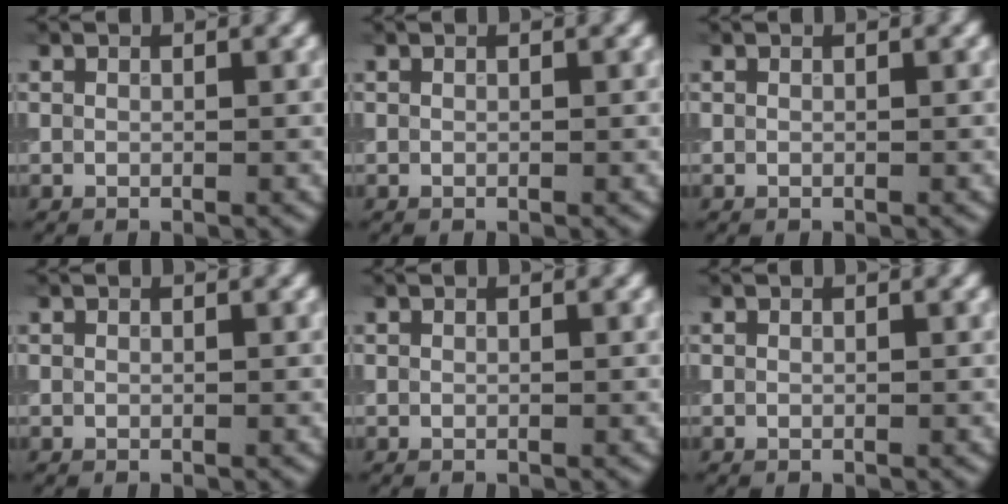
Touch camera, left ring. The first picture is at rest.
{"total": 0.0}
{"total": 0.0}
{"total": 0.0}
{"total": 0.0}
{"total": 0.0}